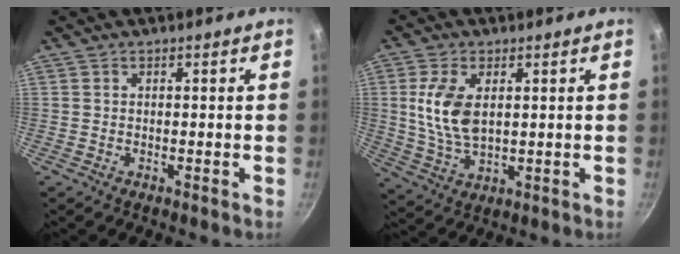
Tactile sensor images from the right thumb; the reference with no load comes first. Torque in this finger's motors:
{"motor_torque": [-0.16, 0.85, 1.24, -0.19, 0.36]}